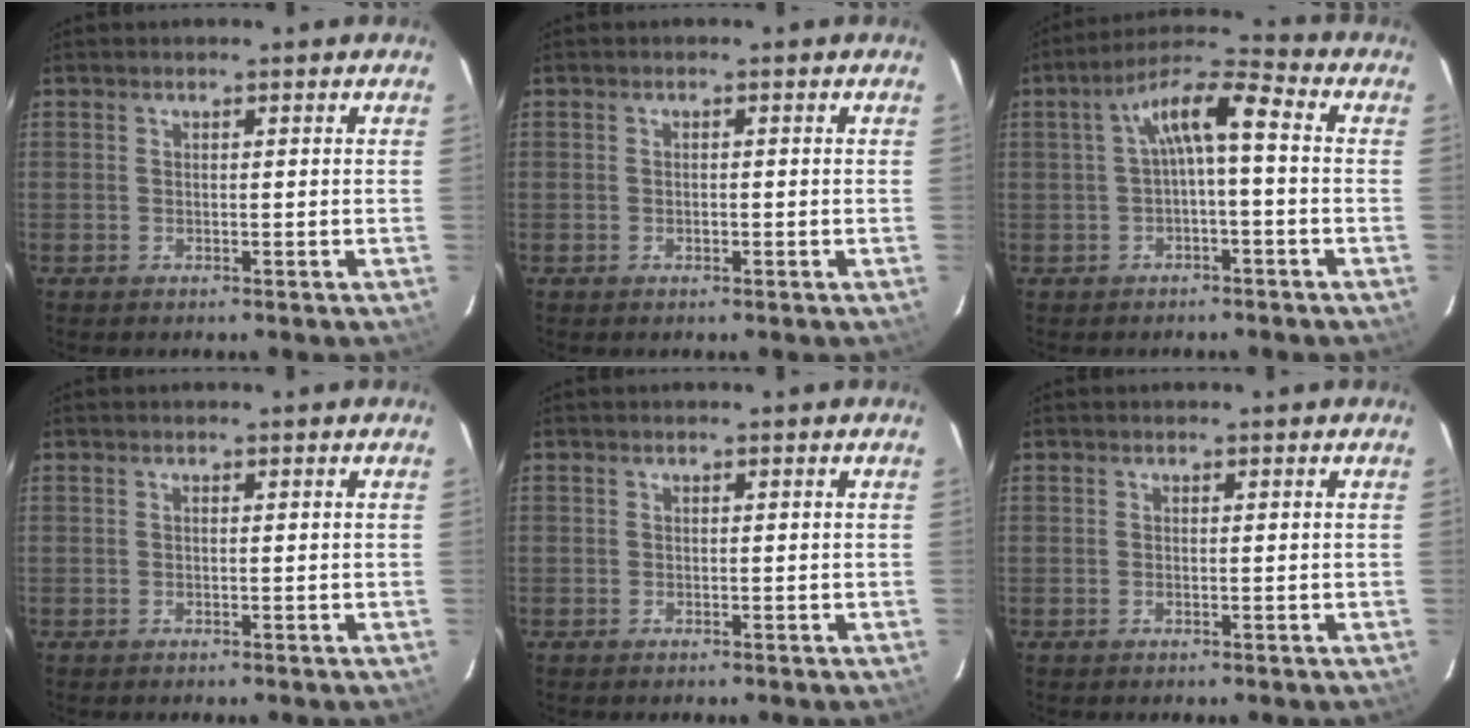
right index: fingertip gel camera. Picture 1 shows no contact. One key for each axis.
{"total": 0.8, "fx": -0.4, "fy": 0.5, "fz": 0.5, "tx": -0.008, "ty": 0.002, "tz": -0.006}
{"total": 8.2, "fx": -0.2, "fy": 1.9, "fz": 8.0, "tx": -0.156, "ty": 0.027, "tz": -0.004}
{"total": 0.0}
{"total": 0.8, "fx": -0.5, "fy": 0.7, "fz": -0.1, "tx": 0.000, "ty": 0.003, "tz": -0.008}
{"total": 0.0}